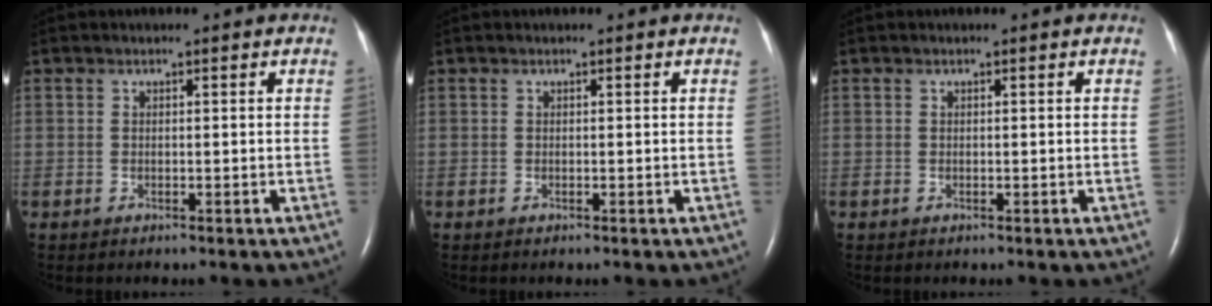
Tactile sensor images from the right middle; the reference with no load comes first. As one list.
[{"total": 0.0}, {"total": 0.0}]